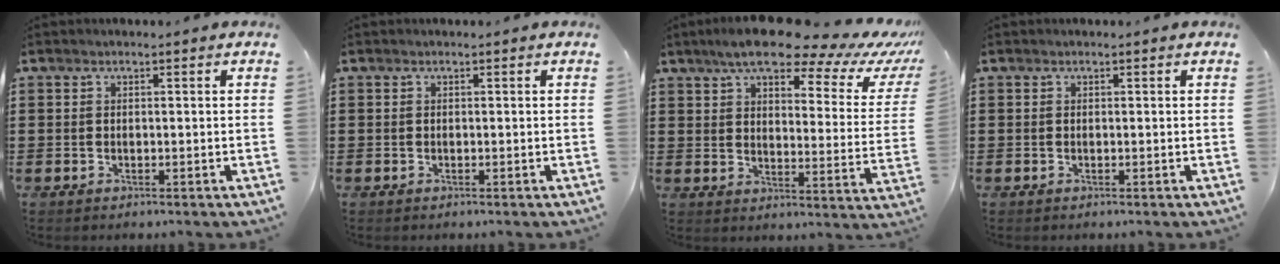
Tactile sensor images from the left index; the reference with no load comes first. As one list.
[{"total": 0.0}, {"total": 11.4, "force": [9.1, 2.1, 6.5], "torque": [-0.120, -0.051, 0.149]}, {"total": 0.0}]